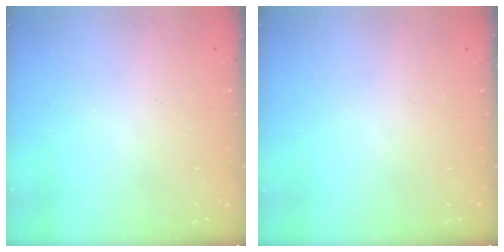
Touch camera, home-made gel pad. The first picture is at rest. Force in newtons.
{"total": 0.0}